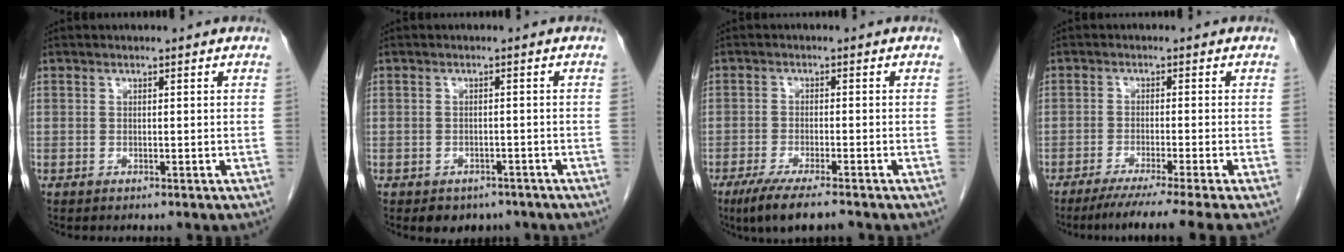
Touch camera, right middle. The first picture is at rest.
{"total": 4.1, "force": [-3.0, 2.6, 0.9], "torque": [-0.005, 0.006, -0.036]}
{"total": 7.1, "force": [-5.3, 0.6, 4.7], "torque": [-0.076, -0.017, -0.086]}
{"total": 9.7, "force": [-7.9, -2.0, 5.3], "torque": [-0.057, -0.030, -0.120]}